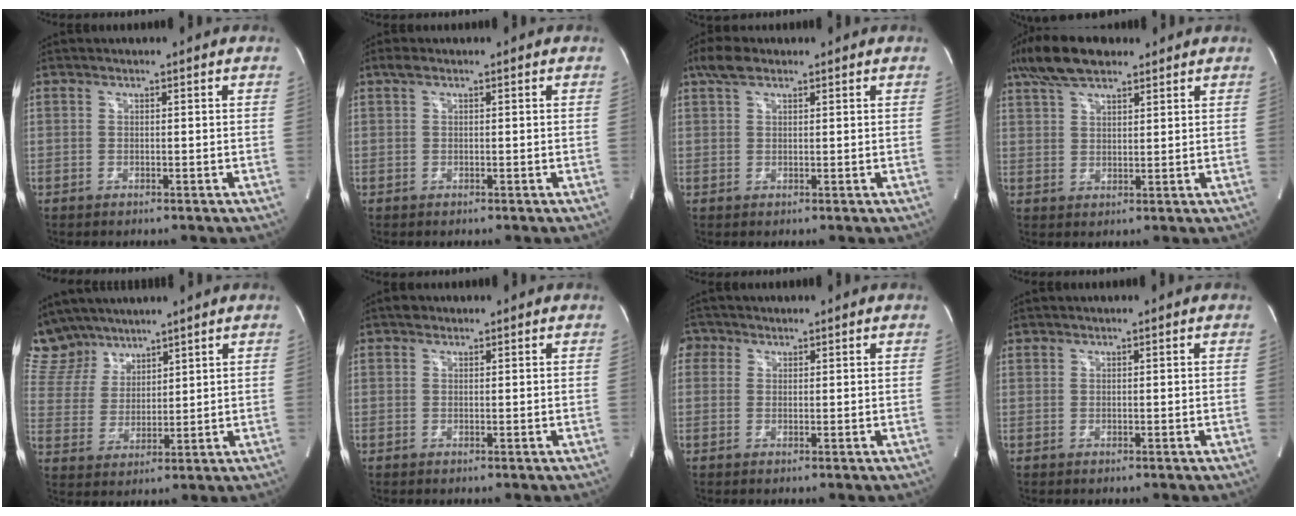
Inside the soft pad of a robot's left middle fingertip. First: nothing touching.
{"total": 1.1, "force": [0.6, 0.5, 0.8], "torque": [-0.016, 0.014, 0.011]}
{"total": 3.5, "force": [2.4, 1.5, 2.0], "torque": [-0.048, 0.017, 0.048]}
{"total": 8.9, "force": [6.7, 3.1, 5.0], "torque": [-0.102, 0.023, 0.123]}
{"total": 9.1, "force": [8.0, 4.0, 1.1], "torque": [-0.033, 0.016, 0.171]}
{"total": 1.0, "force": [0.8, 0.6, 0.2], "torque": [-0.005, 0.006, 0.011]}
{"total": 2.5, "force": [1.2, 2.1, 0.4], "torque": [0.000, 0.011, 0.018]}
{"total": 0.0}